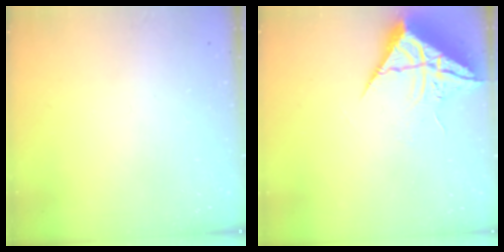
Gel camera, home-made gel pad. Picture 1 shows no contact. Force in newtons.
{"total": 10.0, "press": 9.9, "slide": 1.0}